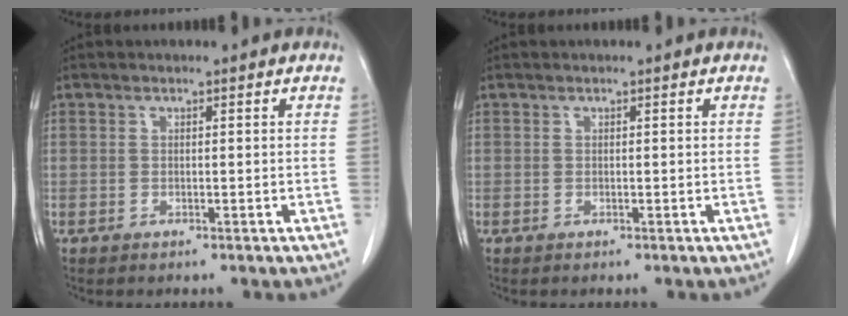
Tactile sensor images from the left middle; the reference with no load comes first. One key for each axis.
{"total": 0.0}